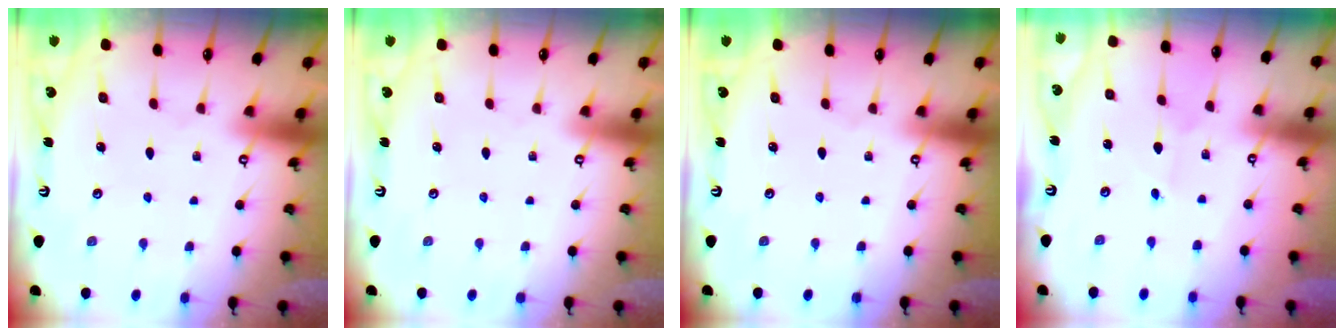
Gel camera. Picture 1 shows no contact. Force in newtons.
{"total": 0.0}
{"total": 0.0}
{"total": 1.2, "press": 1.2, "slide": 0.1}